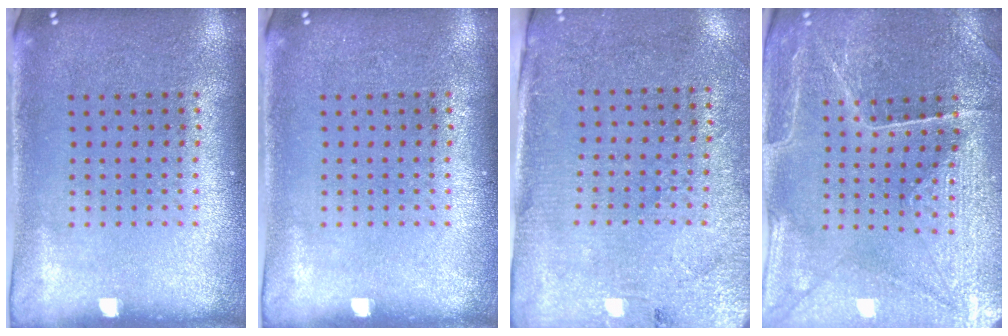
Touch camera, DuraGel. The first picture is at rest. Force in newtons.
{"total": 0.0}
{"total": 2.7, "press": 2.5, "slide": 1.1}
{"total": 2.9, "press": 2.9, "slide": 0.2}